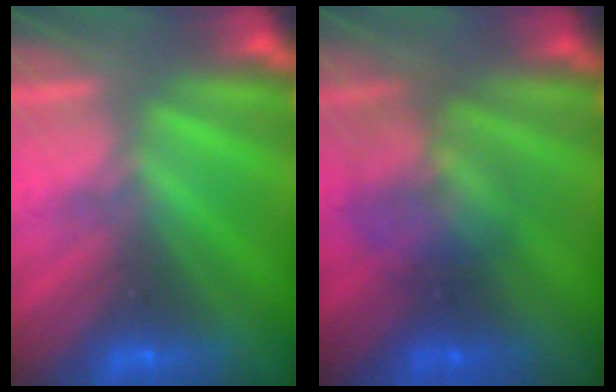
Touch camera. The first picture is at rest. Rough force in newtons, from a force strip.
{"total": 2.3}